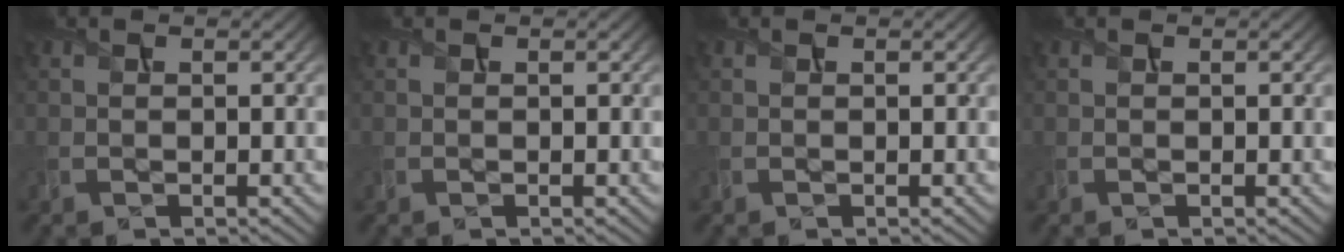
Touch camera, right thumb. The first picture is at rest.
{"total": 0.0}
{"total": 0.0}
{"total": 0.0}